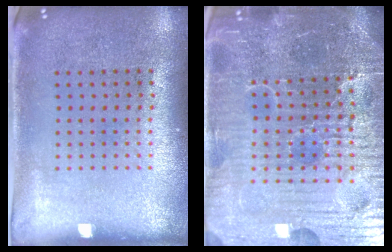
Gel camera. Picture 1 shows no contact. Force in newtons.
{"total": 6.8, "press": 6.1, "slide": 3.1}